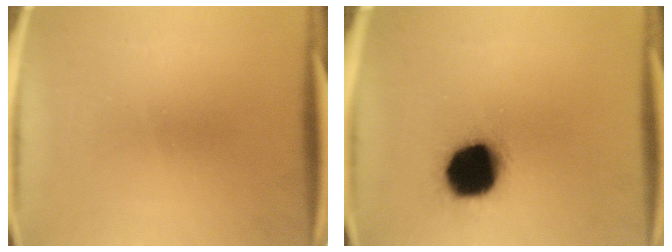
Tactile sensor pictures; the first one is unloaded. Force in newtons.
{"total": 17.1}